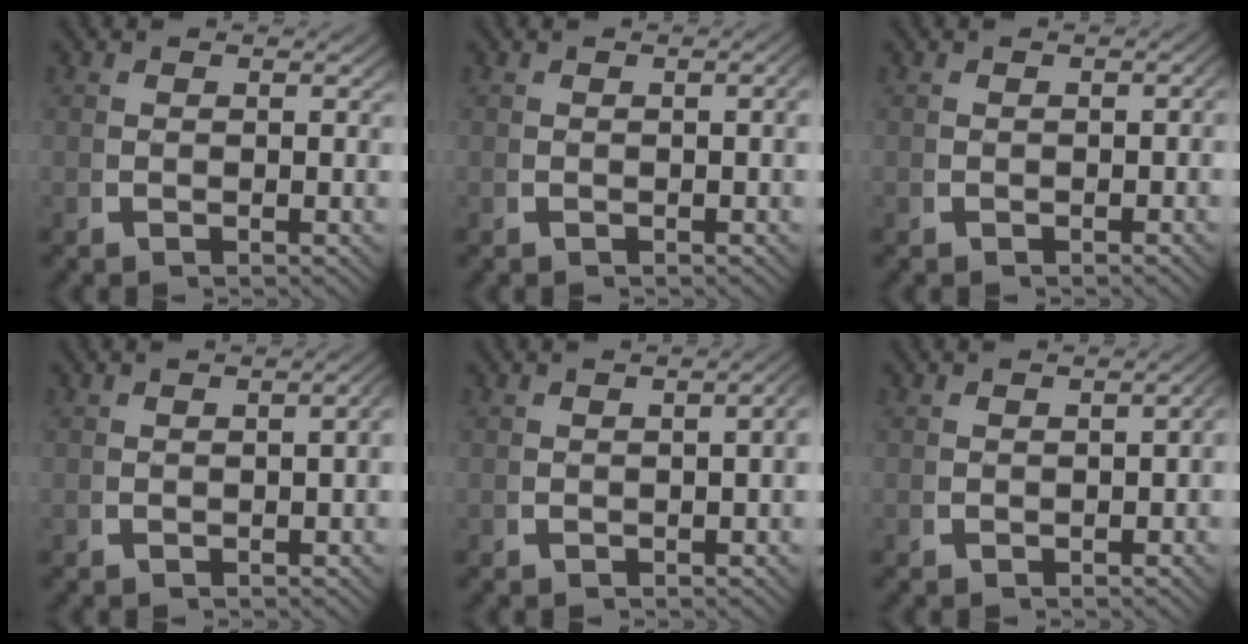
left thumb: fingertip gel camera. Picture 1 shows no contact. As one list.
[{"total": 0.9, "force": [-0.3, 0.3, 0.8], "torque": [-0.009, 0.003, -0.003]}, {"total": 1.0, "force": [-0.8, 0.5, 0.4], "torque": [-0.004, -0.001, -0.011]}, {"total": 2.0, "force": [-0.6, 0.9, 1.7], "torque": [-0.020, 0.006, -0.008]}, {"total": 2.6, "force": [-0.5, 1.1, 2.2], "torque": [-0.023, 0.010, -0.008]}, {"total": 1.7, "force": [-0.9, 0.8, 1.1], "torque": [-0.013, 0.001, -0.012]}]